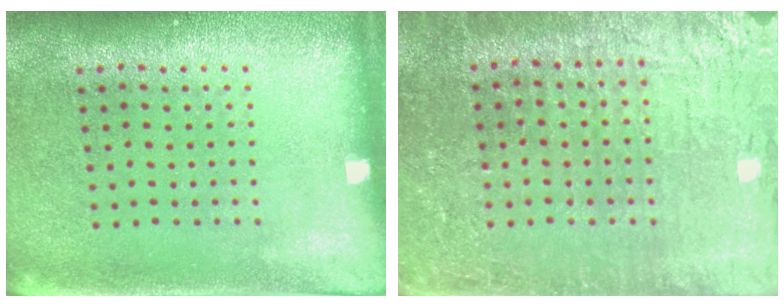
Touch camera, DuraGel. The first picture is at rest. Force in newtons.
{"total": 4.1, "press": 4.0, "slide": 1.1}